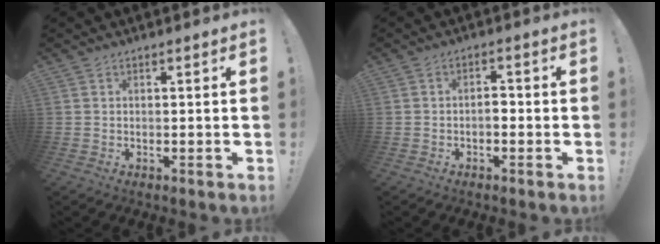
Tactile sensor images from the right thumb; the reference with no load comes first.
{"total": 2.7, "force": [-1.3, 1.4, 1.8], "torque": [-0.036, 0.008, -0.024]}